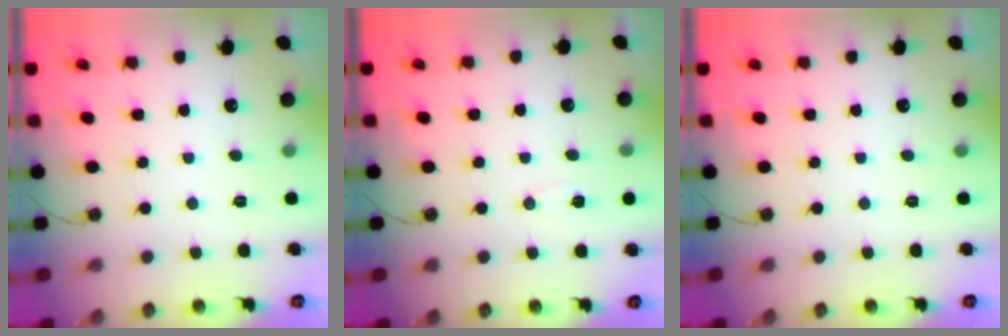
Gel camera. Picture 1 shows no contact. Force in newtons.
{"total": 5.0, "press": 4.2, "slide": 2.7}
{"total": 0.0}